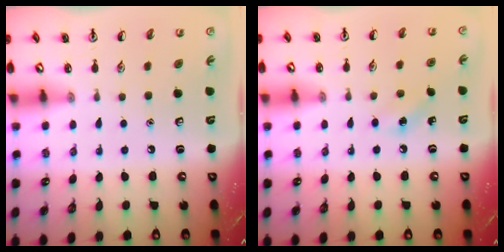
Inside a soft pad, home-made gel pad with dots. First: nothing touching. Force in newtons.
{"total": 6.9, "press": 6.6, "slide": 2.1}